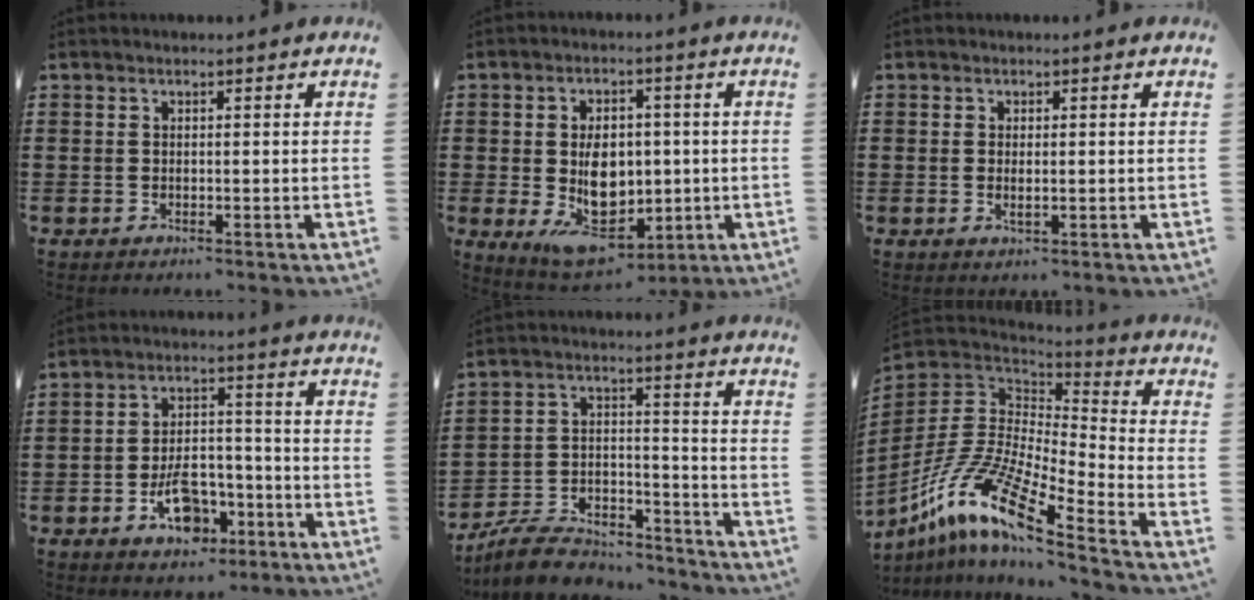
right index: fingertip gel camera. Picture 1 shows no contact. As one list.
[{"total": 9.2, "force": [-1.1, 6.1, 6.7], "torque": [-0.104, 0.000, -0.020]}, {"total": 1.5, "force": [-0.1, 0.5, 1.4], "torque": [-0.026, 0.000, -0.001]}, {"total": 7.9, "force": [-4.0, 4.4, 5.2], "torque": [-0.072, 0.014, -0.072]}, {"total": 8.1, "force": [-7.5, 2.2, 2.3], "torque": [-0.047, 0.021, -0.142]}, {"total": 14.0, "force": [-9.6, 3.2, 9.6], "torque": [-0.223, 0.000, -0.199]}]